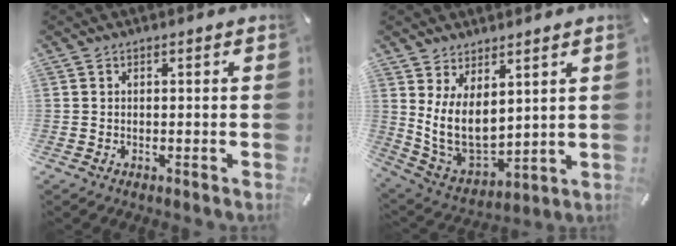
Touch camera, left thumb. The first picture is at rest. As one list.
[{"total": 11.1, "force": [3.9, 7.2, 7.5], "torque": [-0.156, -0.048, 0.080]}]